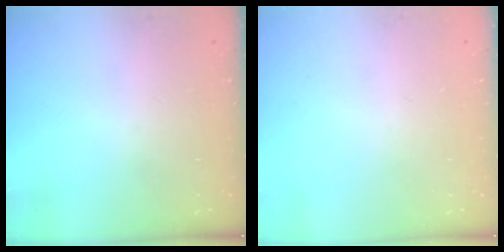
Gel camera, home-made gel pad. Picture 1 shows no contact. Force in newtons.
{"total": 0.0}